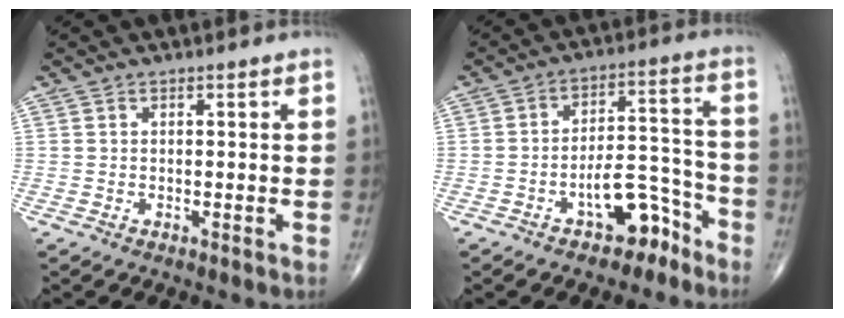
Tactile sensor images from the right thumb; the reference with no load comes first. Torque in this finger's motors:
{"motor_torque": [2.96, 2.05, 1.00, -0.68, 0.28]}